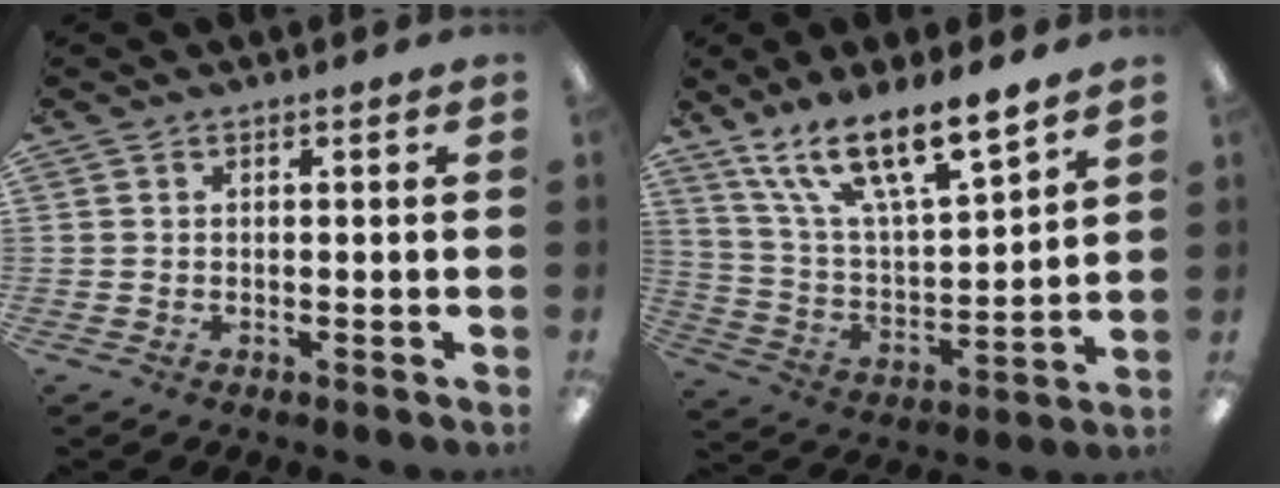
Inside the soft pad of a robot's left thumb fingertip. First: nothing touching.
{"total": 15.9, "force": [12.9, 3.2, 8.6], "torque": [-0.169, -0.085, 0.225]}